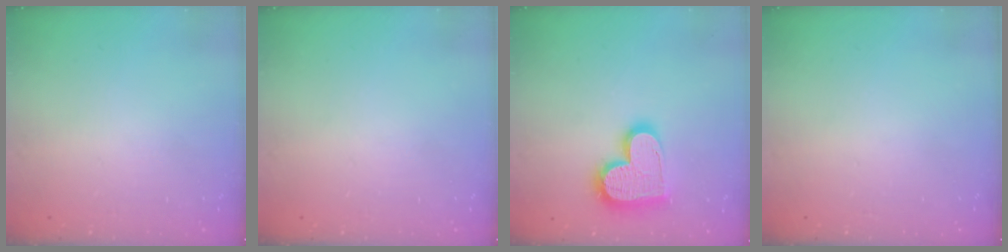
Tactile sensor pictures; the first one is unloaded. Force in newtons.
{"total": 0.0}
{"total": 17.4, "press": 17.3, "slide": 1.3}
{"total": 0.0}